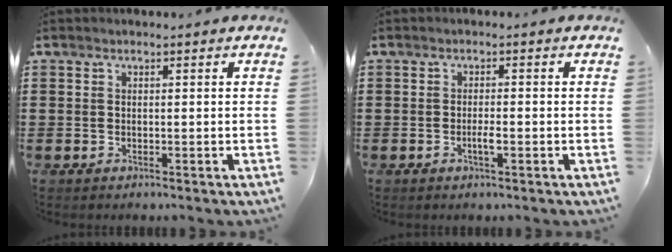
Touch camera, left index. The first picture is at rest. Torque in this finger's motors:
{"motor_torque": [0.10, 0.02, 0.02, 0.02]}